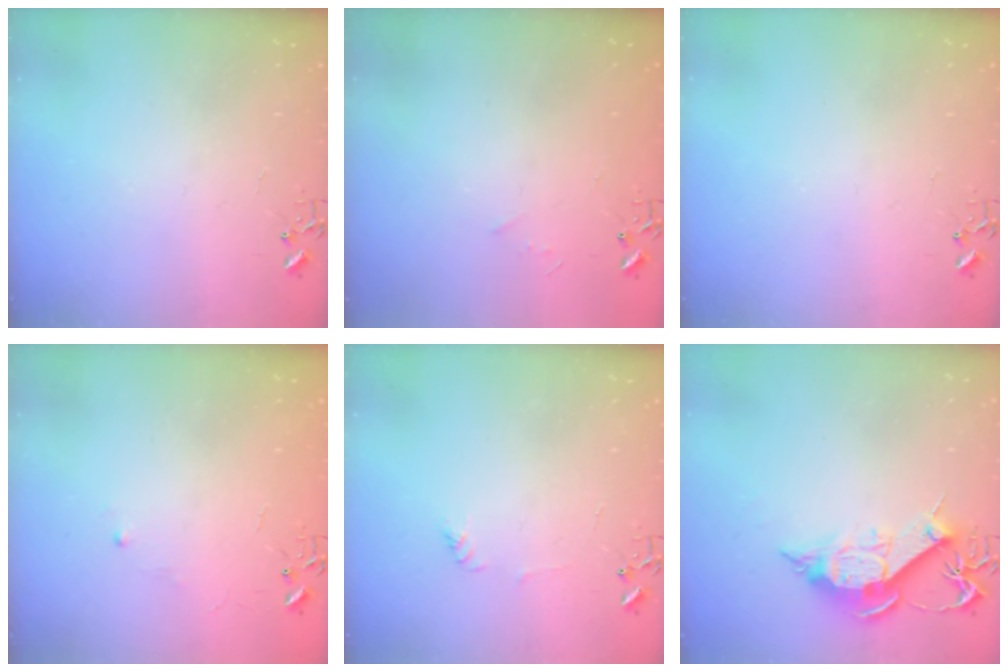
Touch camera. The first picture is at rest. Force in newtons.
{"total": 3.5, "press": 3.5, "slide": 0.4}
{"total": 0.0}
{"total": 4.4, "press": 4.4, "slide": 0.6}
{"total": 3.7, "press": 3.7, "slide": 0.5}
{"total": 11.4, "press": 11.3, "slide": 1.1}